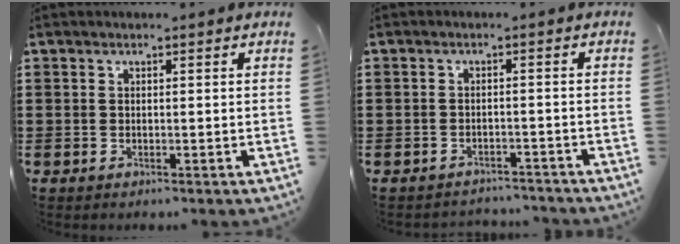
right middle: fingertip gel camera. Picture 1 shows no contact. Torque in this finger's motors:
{"motor_torque": [-0.84, 0.69, -0.50, -0.17]}